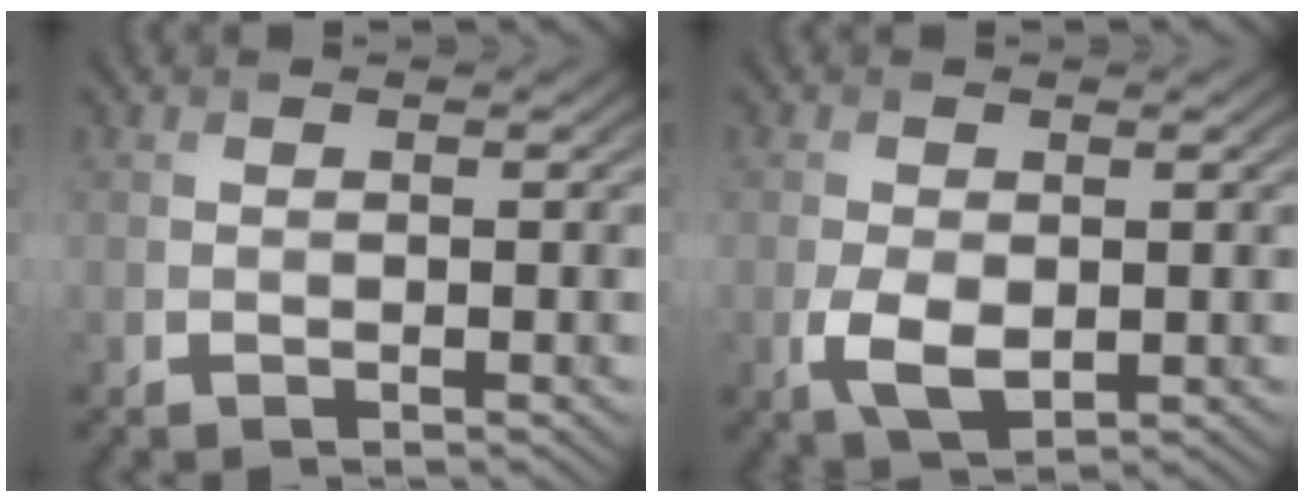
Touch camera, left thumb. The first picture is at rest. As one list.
[{"total": 4.0, "force": [-0.7, 2.4, 3.1], "torque": [-0.077, -0.013, -0.008]}]